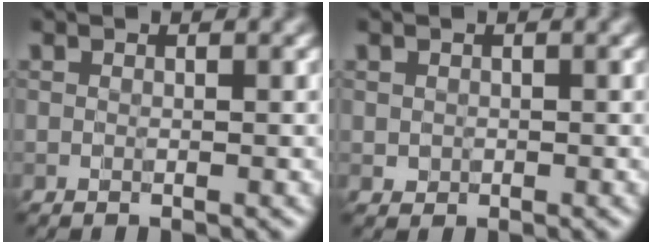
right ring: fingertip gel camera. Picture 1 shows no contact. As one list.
[{"total": 0.8, "force": [0.1, 0.7, 0.2], "torque": [0.001, -0.004, 0.004]}]